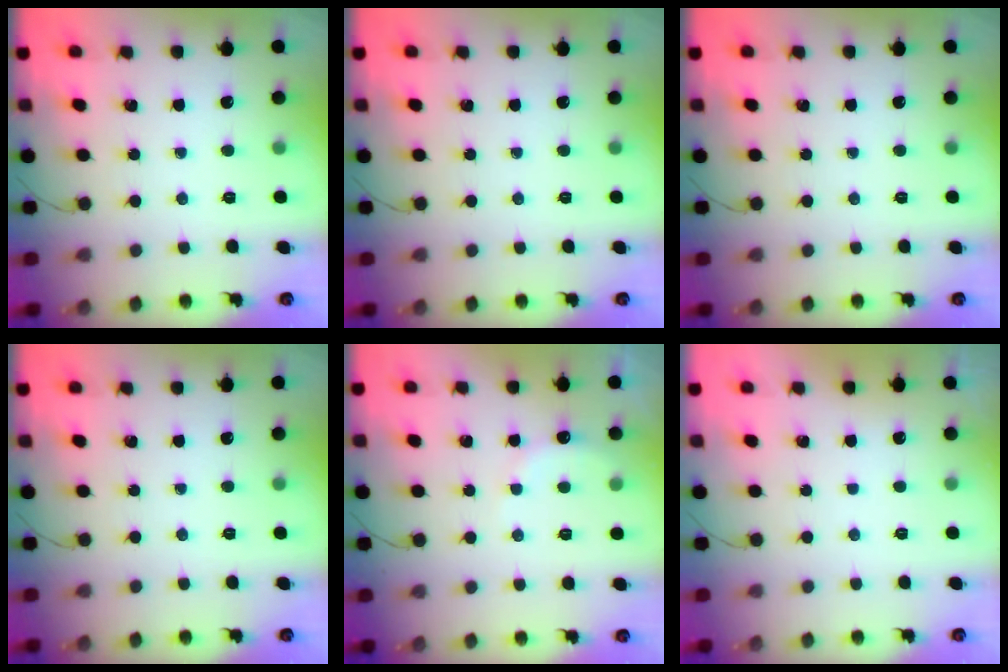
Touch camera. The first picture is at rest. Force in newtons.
{"total": 0.0}
{"total": 0.0}
{"total": 0.0}
{"total": 5.6, "press": 5.5, "slide": 1.3}
{"total": 3.0, "press": 3.0, "slide": 0.1}